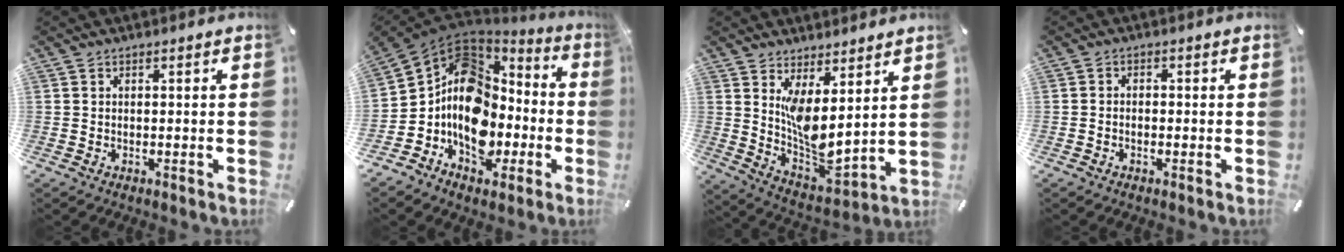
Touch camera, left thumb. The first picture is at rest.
{"total": 15.1, "force": [-3.2, 12.0, 8.6], "torque": [-0.171, -0.008, -0.060]}
{"total": 8.8, "force": [4.2, 4.1, 6.6], "torque": [-0.124, -0.062, 0.087]}
{"total": 1.4, "force": [-0.9, 0.8, 0.7], "torque": [-0.012, 0.005, -0.019]}